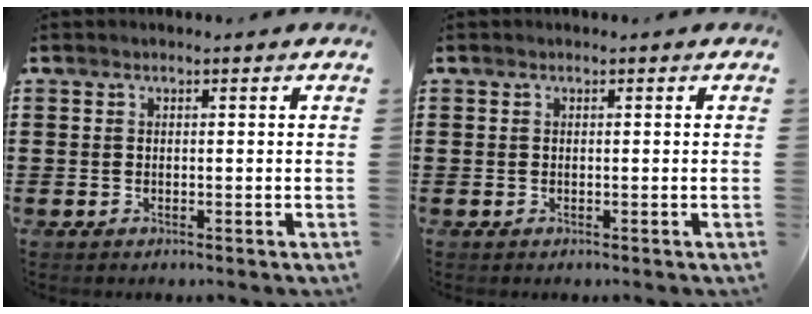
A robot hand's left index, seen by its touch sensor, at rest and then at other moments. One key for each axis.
{"total": 0.0}